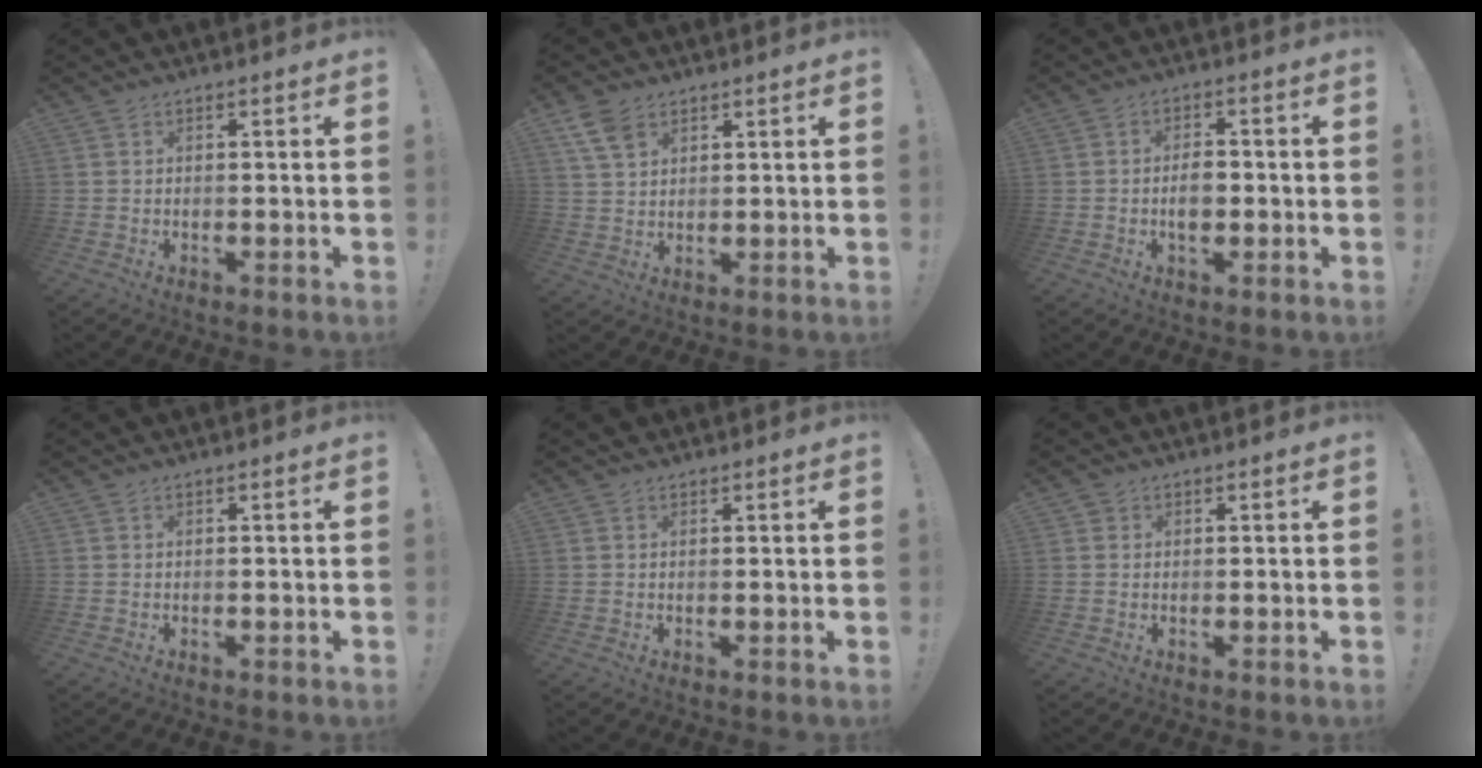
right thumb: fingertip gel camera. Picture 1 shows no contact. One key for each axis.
{"total": 7.0, "fx": 4.1, "fy": 4.2, "fz": 3.7, "tx": -0.067, "ty": -0.012, "tz": 0.082}
{"total": 5.0, "fx": -1.1, "fy": 3.1, "fz": 3.7, "tx": -0.045, "ty": 0.003, "tz": -0.023}
{"total": 0.0}
{"total": 0.7, "fx": 0.6, "fy": 0.3, "fz": 0.1, "tx": -0.002, "ty": -0.001, "tz": 0.011}
{"total": 1.0, "fx": 0.5, "fy": 0.9, "fz": 0.2, "tx": 0.003, "ty": -0.002, "tz": 0.008}